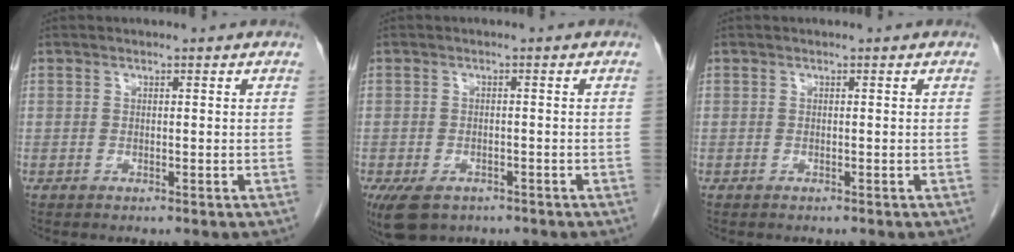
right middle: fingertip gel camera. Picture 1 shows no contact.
{"total": 6.1, "force": [-4.0, 3.5, 2.9], "torque": [-0.058, -0.008, -0.058]}
{"total": 0.6, "force": [-0.5, 0.2, 0.2], "torque": [-0.006, -0.001, -0.006]}